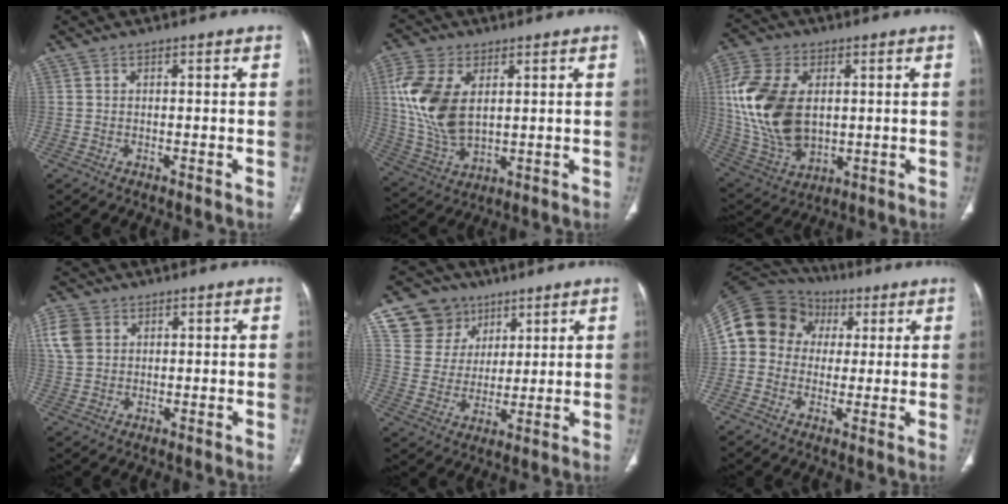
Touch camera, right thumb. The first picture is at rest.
{"total": 14.6, "force": [3.2, 8.6, 11.4], "torque": [-0.236, -0.009, 0.069]}
{"total": 19.2, "force": [2.2, 12.4, 14.5], "torque": [-0.292, -0.008, 0.054]}
{"total": 6.2, "force": [2.1, 4.9, 3.2], "torque": [-0.059, 0.005, 0.042]}
{"total": 12.2, "force": [6.8, 9.7, 2.8], "torque": [-0.019, -0.026, 0.134]}
{"total": 15.4, "force": [2.9, 13.3, 7.2], "torque": [-0.122, 0.038, 0.043]}